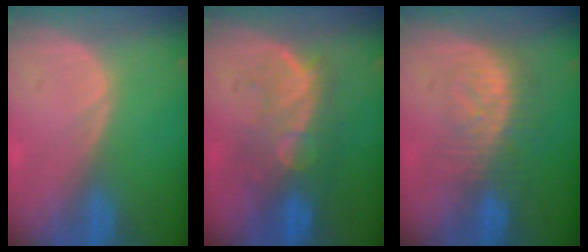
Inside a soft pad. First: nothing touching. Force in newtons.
{"total": 9.4, "press": 8.7, "slide": 3.4}
{"total": 8.3, "press": 7.2, "slide": 4.0}